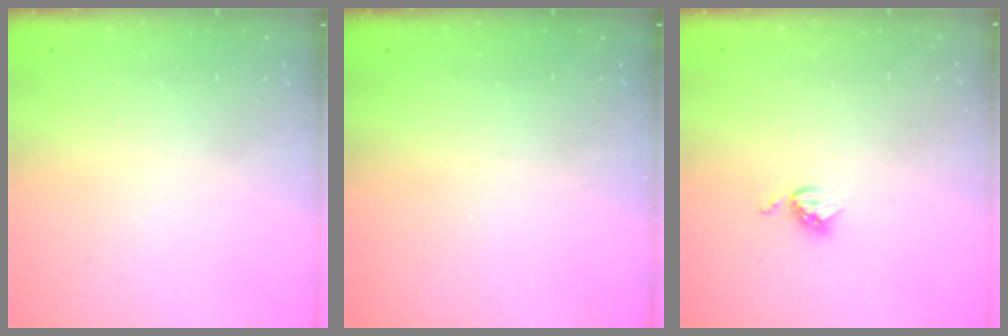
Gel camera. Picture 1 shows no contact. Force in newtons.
{"total": 0.0}
{"total": 3.5, "press": 3.5, "slide": 0.5}